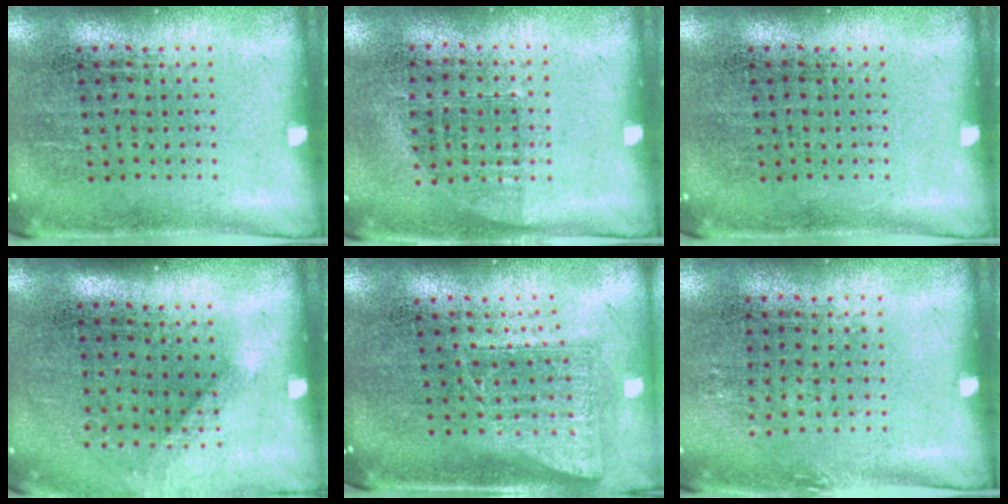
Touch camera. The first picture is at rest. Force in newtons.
{"total": 0.7, "press": 0.6, "slide": 0.3}
{"total": 0.0}
{"total": 1.2, "press": 0.9, "slide": 0.7}
{"total": 1.6, "press": 1.3, "slide": 1.0}
{"total": 0.7, "press": 0.6, "slide": 0.3}